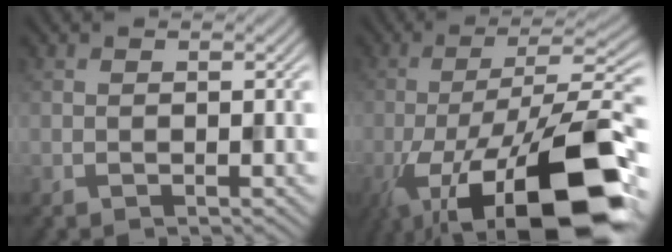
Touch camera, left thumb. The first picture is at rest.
{"total": 18.0, "force": [-9.8, 6.4, 13.8], "torque": [-0.237, -0.022, -0.160]}